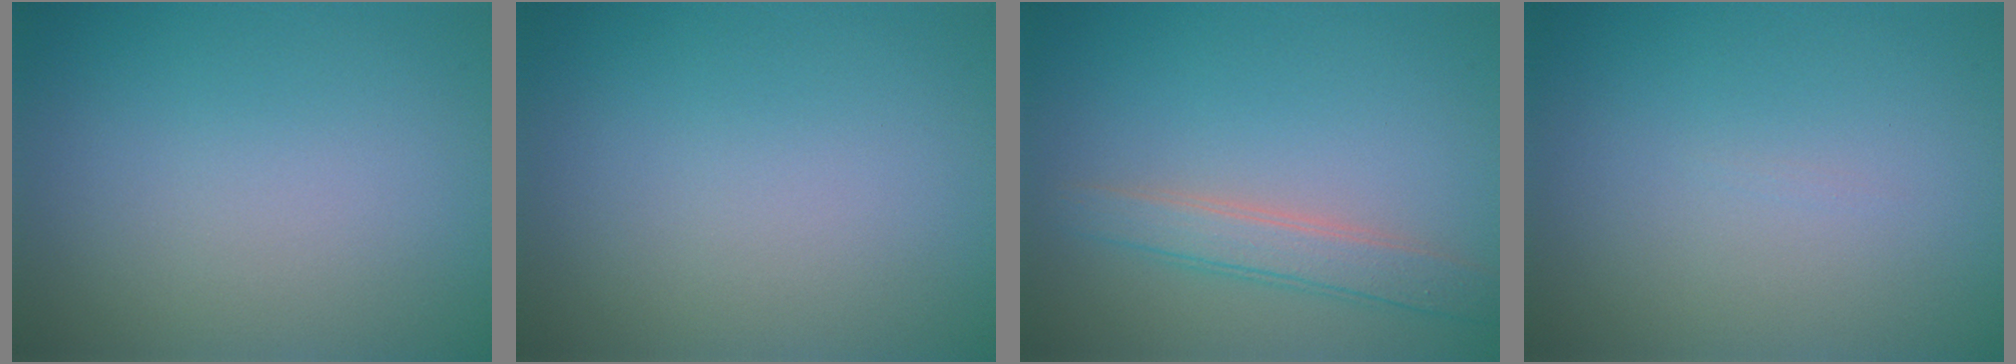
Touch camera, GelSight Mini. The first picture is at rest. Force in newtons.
{"total": 0.0}
{"total": 3.0, "press": 3.0, "slide": 0.2}
{"total": 0.0}